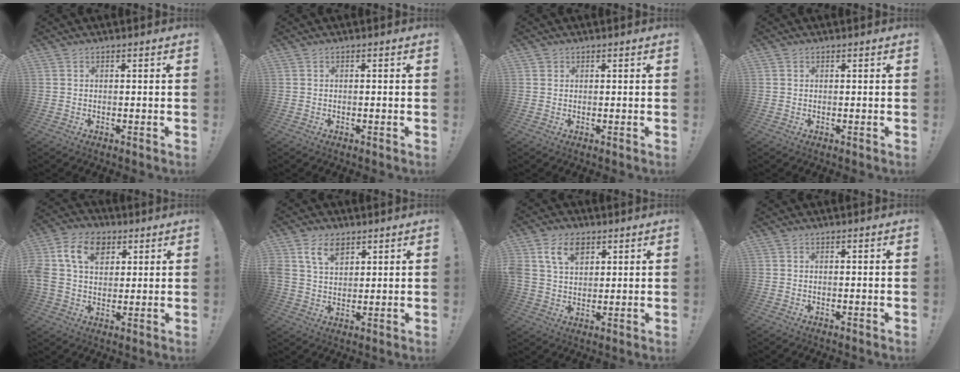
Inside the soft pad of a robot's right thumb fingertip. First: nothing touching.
{"total": 0.5, "force": [-0.4, -0.1, 0.4], "torque": [-0.006, -0.001, -0.006]}
{"total": 1.0, "force": [0.6, 0.8, 0.1], "torque": [0.005, -0.002, 0.011]}
{"total": 0.5, "force": [0.1, 0.5, -0.1], "torque": [0.002, 0.001, 0.003]}
{"total": 14.3, "force": [5.0, 10.3, 8.5], "torque": [-0.153, -0.006, 0.094]}
{"total": 8.2, "force": [4.6, 5.0, 4.6], "torque": [-0.084, -0.005, 0.089]}
{"total": 9.9, "force": [4.8, 6.8, 5.4], "torque": [-0.095, -0.001, 0.093]}
{"total": 0.0}